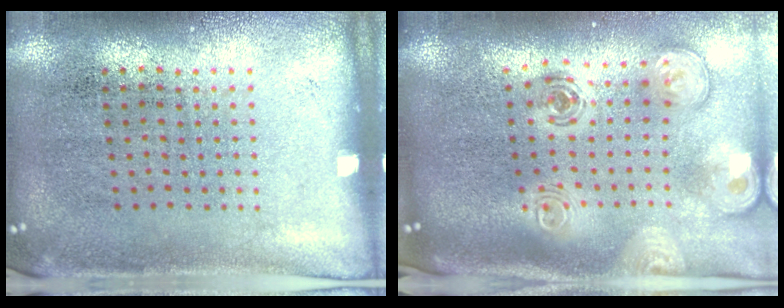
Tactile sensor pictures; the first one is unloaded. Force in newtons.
{"total": 2.9, "press": 2.0, "slide": 2.1}